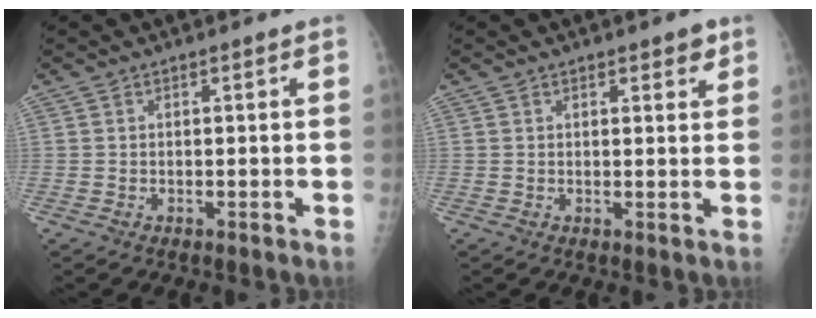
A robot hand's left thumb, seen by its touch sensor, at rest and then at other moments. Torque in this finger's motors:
{"motor_torque": [0.05, 0.24, 0.00, 0.14, 0.05]}